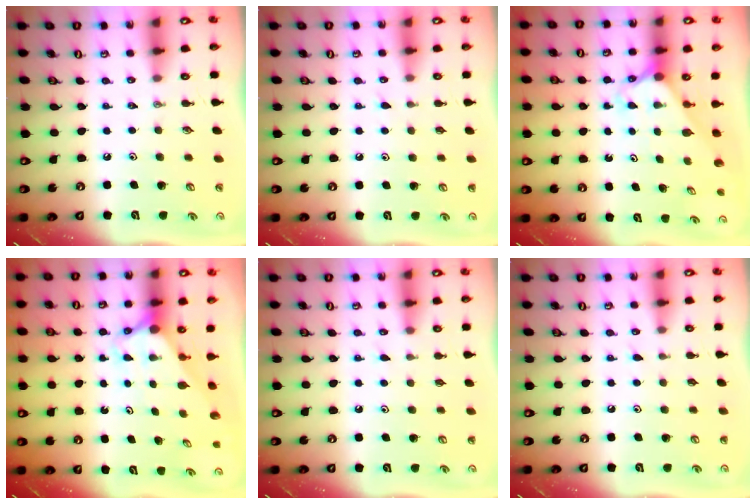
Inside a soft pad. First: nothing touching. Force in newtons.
{"total": 7.0, "press": 6.9, "slide": 0.7}
{"total": 2.4, "press": 2.4, "slide": 0.3}
{"total": 2.7, "press": 2.7, "slide": 0.0}
{"total": 5.5, "press": 5.5, "slide": 0.5}
{"total": 7.0, "press": 6.9, "slide": 0.7}